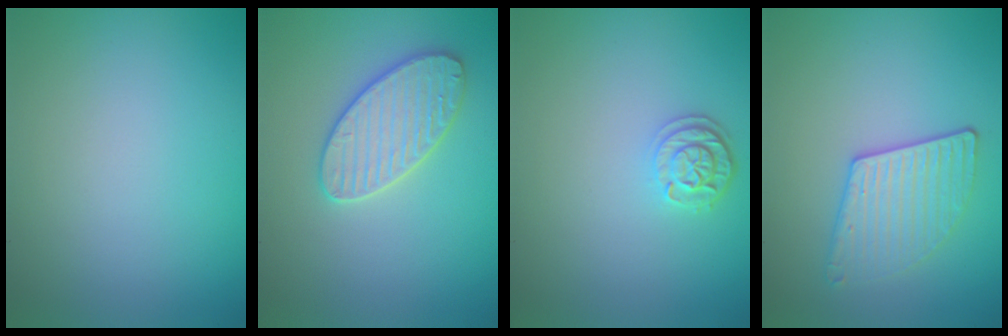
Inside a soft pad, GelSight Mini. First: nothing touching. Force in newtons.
{"total": 3.7, "press": 3.6, "slide": 0.5}
{"total": 2.2, "press": 1.9, "slide": 1.1}
{"total": 3.0, "press": 2.9, "slide": 0.7}